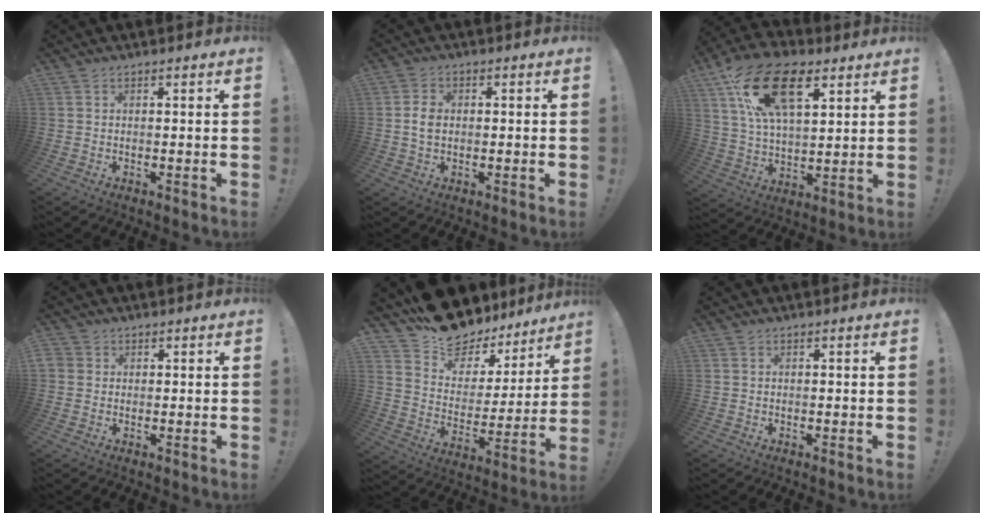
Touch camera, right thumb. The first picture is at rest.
{"total": 4.2, "force": [-0.3, 2.9, 3.1], "torque": [-0.049, 0.004, -0.008]}
{"total": 20.5, "force": [9.7, 10.6, 14.7], "torque": [-0.263, -0.031, 0.171]}
{"total": 2.4, "force": [0.8, 2.1, 0.7], "torque": [-0.008, -0.001, 0.015]}
{"total": 13.8, "force": [12.1, 5.9, 3.1], "torque": [-0.064, -0.102, 0.214]}
{"total": 0.0}